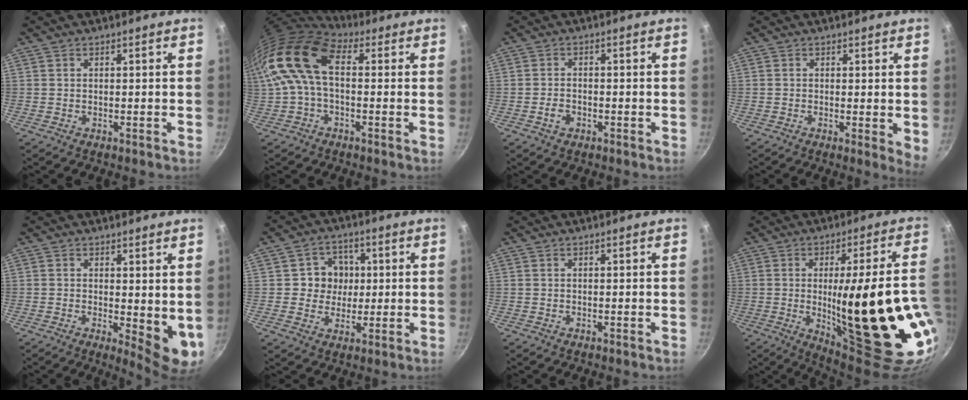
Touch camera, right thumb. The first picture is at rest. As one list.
[{"total": 15.4, "force": [2.5, 8.8, 12.4], "torque": [-0.240, 0.028, 0.032]}, {"total": 2.2, "force": [-1.1, 1.5, 1.2], "torque": [-0.020, 0.011, -0.021]}, {"total": 3.3, "force": [0.7, 1.2, 2.9], "torque": [-0.035, -0.004, 0.007]}, {"total": 7.5, "force": [1.1, 3.0, 6.8], "torque": [-0.079, -0.015, 0.020]}, {"total": 6.7, "force": [0.7, 6.4, 1.9], "torque": [0.013, 0.004, 0.002]}, {"total": 0.0}, {"total": 28.2, "force": [-4.5, 7.5, 26.8], "torque": [-0.335, -0.012, -0.039]}]